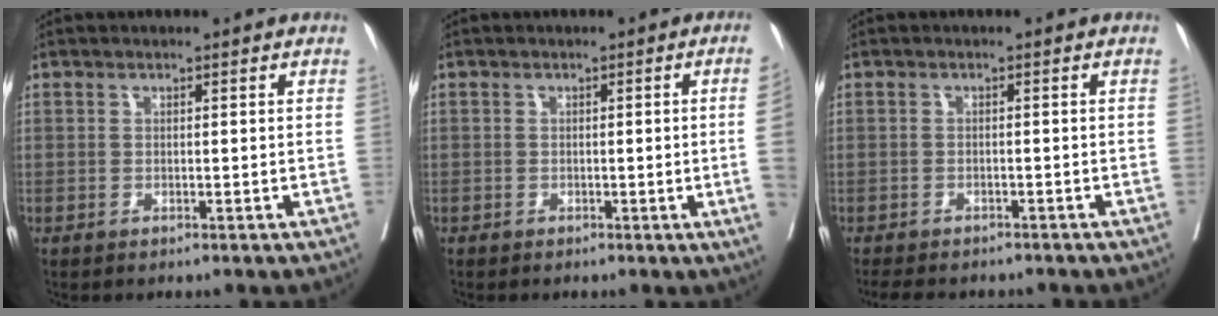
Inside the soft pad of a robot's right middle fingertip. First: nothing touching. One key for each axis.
{"total": 3.0, "fx": -0.4, "fy": -1.0, "fz": 2.8, "tx": -0.036, "ty": -0.006, "tz": -0.005}
{"total": 8.1, "fx": -7.0, "fy": 2.6, "fz": 3.1, "tx": -0.046, "ty": -0.003, "tz": -0.094}